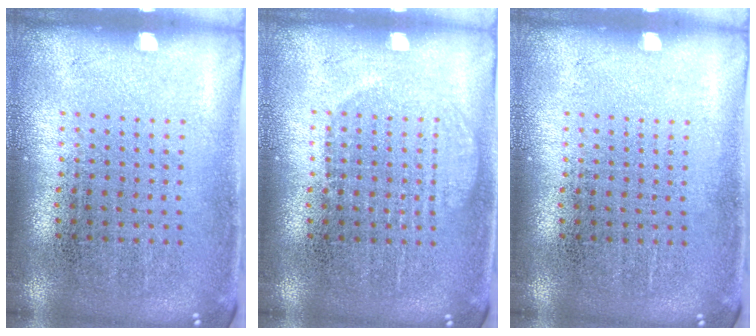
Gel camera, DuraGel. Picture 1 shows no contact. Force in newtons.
{"total": 1.6, "press": 1.5, "slide": 0.4}
{"total": 0.0}